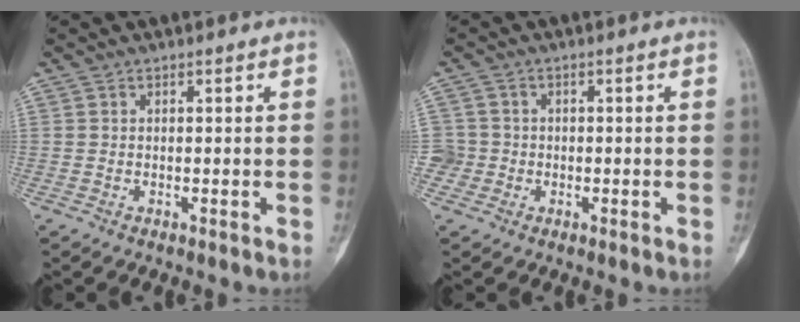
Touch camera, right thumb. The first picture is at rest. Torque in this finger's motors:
{"motor_torque": [-0.10, -0.16, 0.37, -0.19, 0.01]}